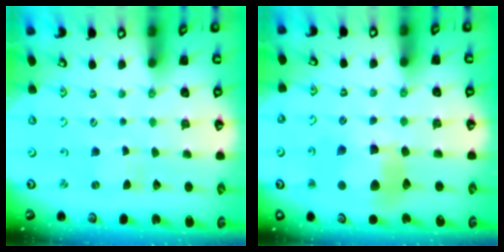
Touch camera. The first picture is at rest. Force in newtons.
{"total": 11.3, "press": 11.2, "slide": 1.5}